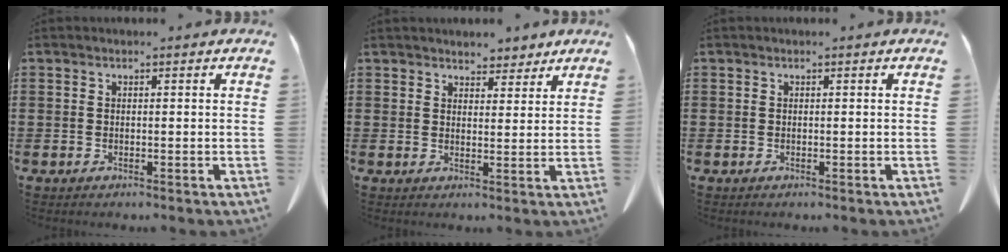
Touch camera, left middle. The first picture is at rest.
{"total": 4.2, "force": [3.9, 1.3, 0.4], "torque": [-0.011, -0.010, 0.074]}
{"total": 0.0}